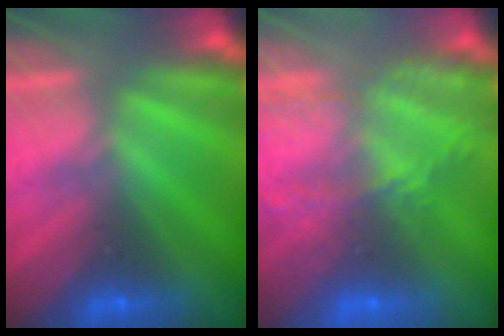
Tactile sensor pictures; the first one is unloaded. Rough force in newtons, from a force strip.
{"total": 5.9}